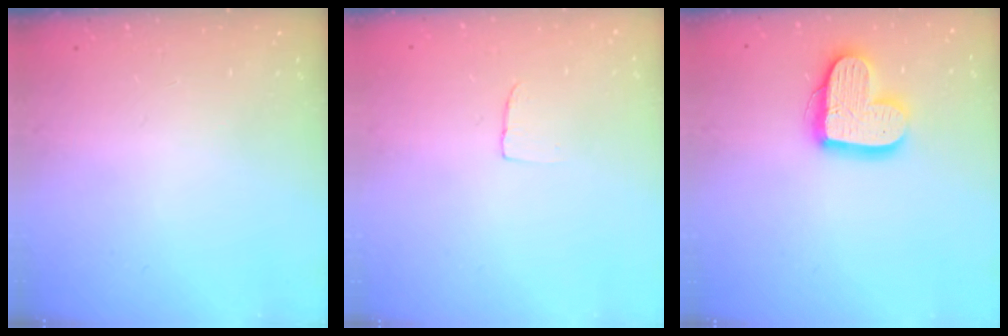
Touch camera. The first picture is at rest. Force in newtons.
{"total": 2.4, "press": 2.4, "slide": 0.1}
{"total": 16.1, "press": 16.1, "slide": 1.3}